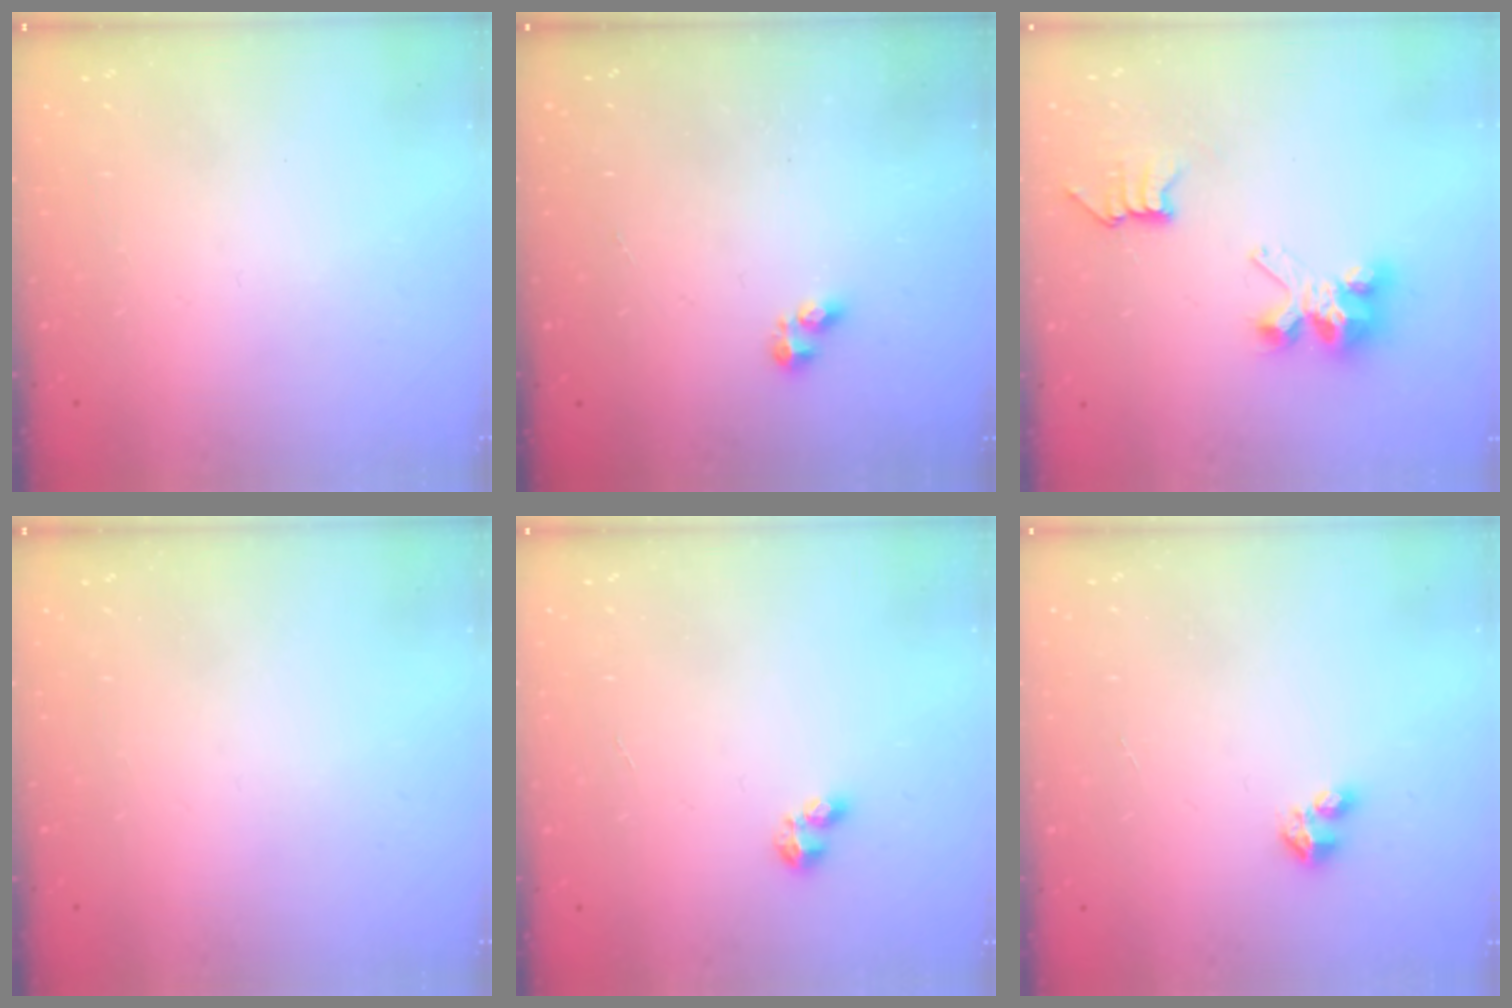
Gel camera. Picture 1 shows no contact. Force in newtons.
{"total": 4.2, "press": 4.1, "slide": 0.6}
{"total": 6.6, "press": 6.6, "slide": 0.1}
{"total": 0.0}
{"total": 2.4, "press": 2.4, "slide": 0.4}
{"total": 2.4, "press": 2.4, "slide": 0.3}